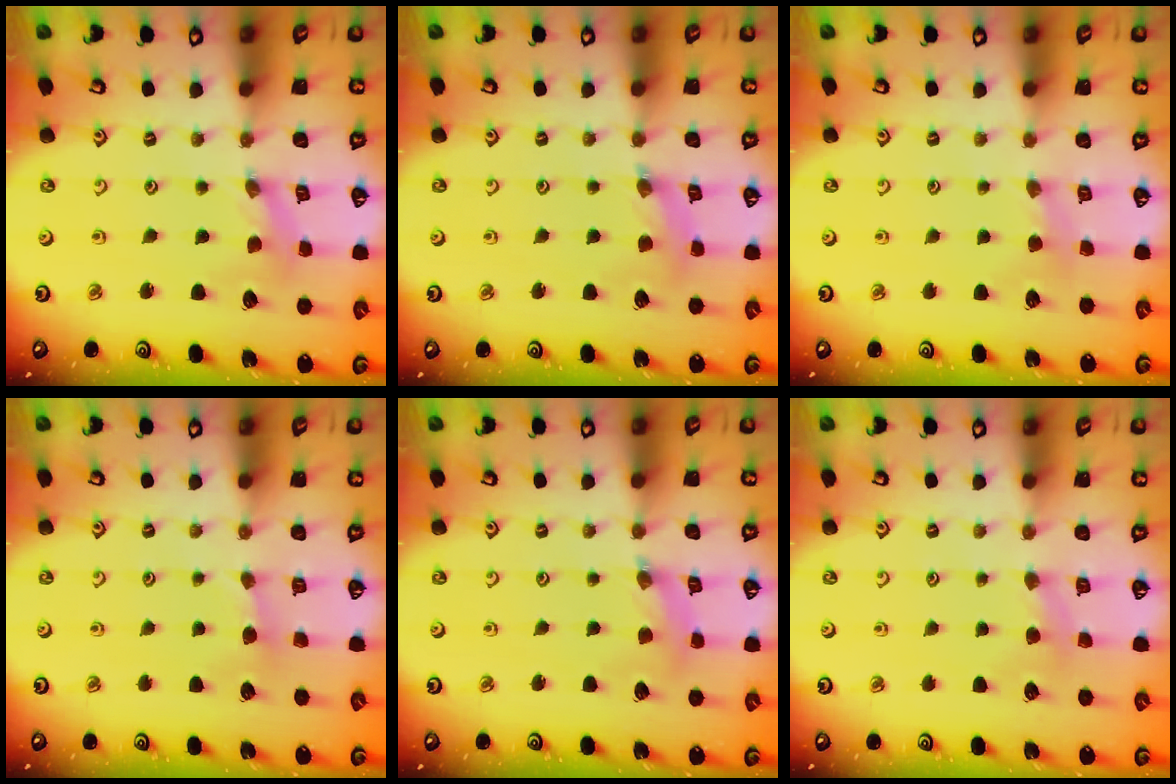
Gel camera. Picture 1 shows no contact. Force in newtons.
{"total": 1.6, "press": 1.6, "slide": 0.4}
{"total": 2.1, "press": 2.1, "slide": 0.3}
{"total": 2.0, "press": 2.0, "slide": 0.1}
{"total": 1.6, "press": 1.6, "slide": 0.4}
{"total": 2.5, "press": 2.5, "slide": 0.4}